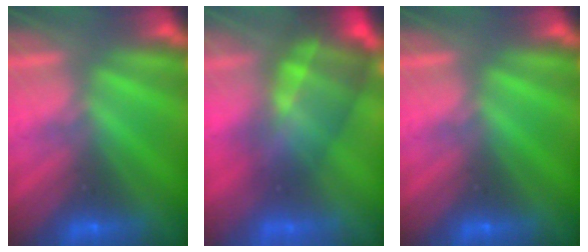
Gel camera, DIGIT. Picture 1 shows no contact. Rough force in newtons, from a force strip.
{"total": 7.2}
{"total": 0.0}